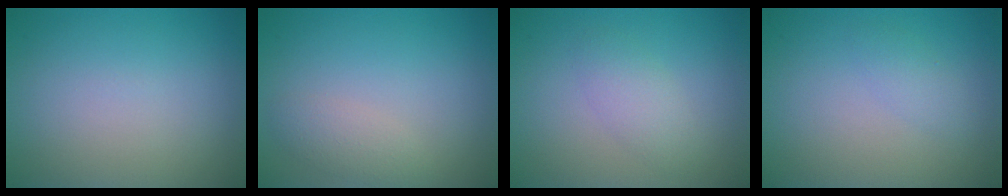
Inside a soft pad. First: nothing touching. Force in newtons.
{"total": 1.7, "press": 1.7, "slide": 0.0}
{"total": 2.1, "press": 2.1, "slide": 0.0}
{"total": 1.3, "press": 1.3, "slide": 0.0}